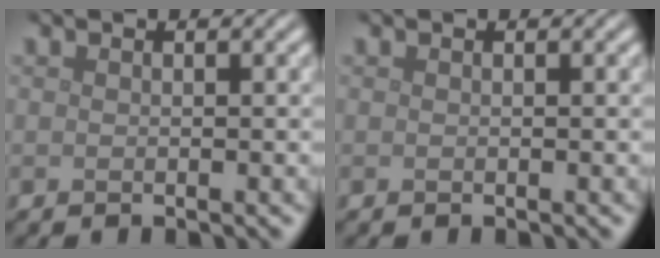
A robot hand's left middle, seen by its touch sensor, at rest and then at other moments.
{"total": 0.0}